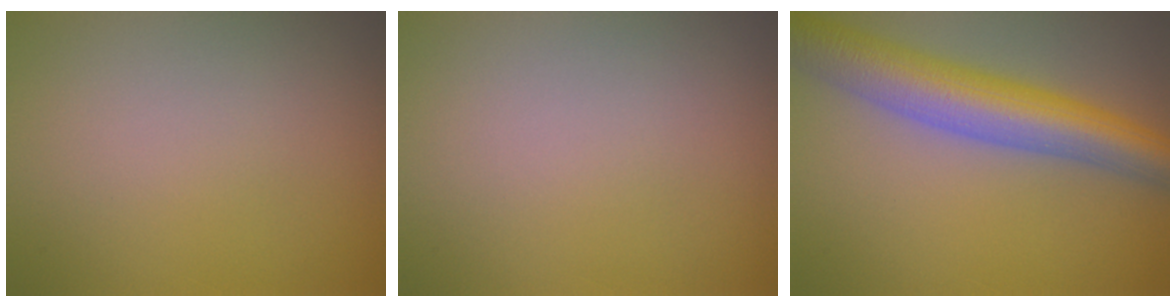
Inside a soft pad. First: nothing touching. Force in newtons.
{"total": 0.0}
{"total": 8.4, "press": 8.4, "slide": 0.1}